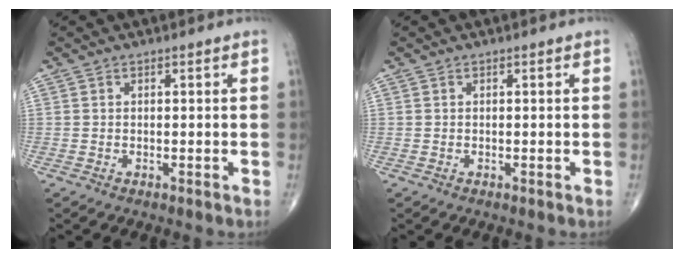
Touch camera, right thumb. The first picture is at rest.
{"total": 0.0}